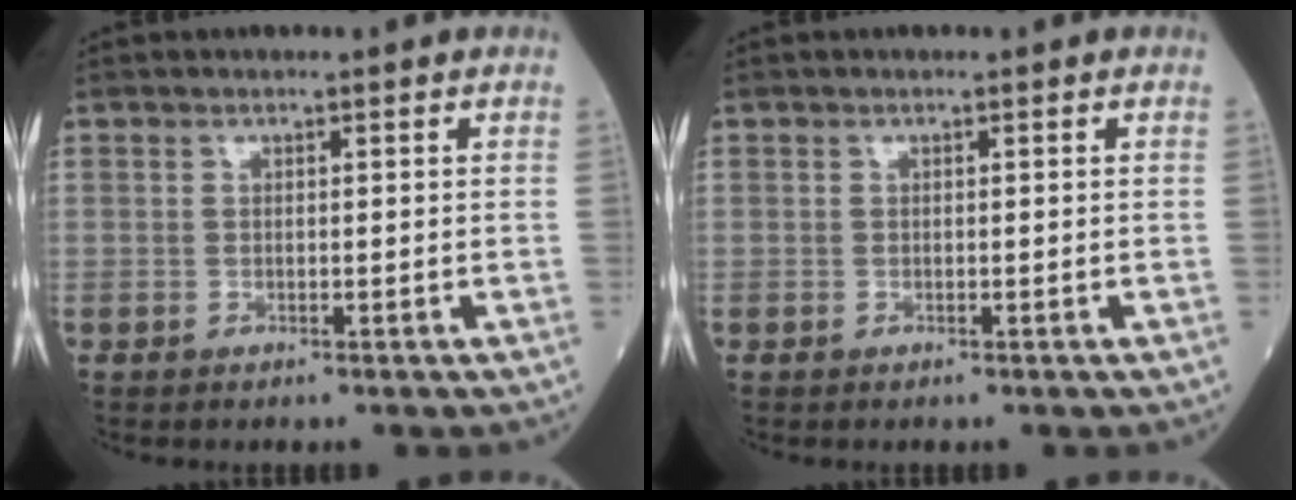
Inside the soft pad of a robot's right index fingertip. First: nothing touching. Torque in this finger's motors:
{"motor_torque": [0.03, 0.02, -0.02, -0.01]}